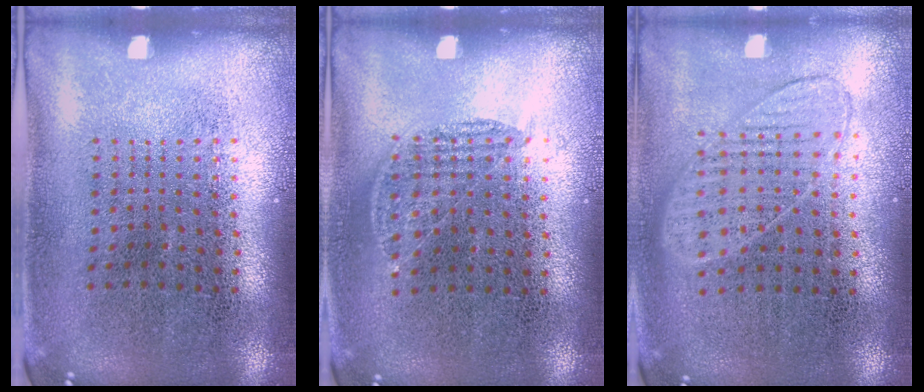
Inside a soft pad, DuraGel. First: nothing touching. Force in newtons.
{"total": 0.7, "press": 0.6, "slide": 0.4}
{"total": 0.9, "press": 0.8, "slide": 0.3}